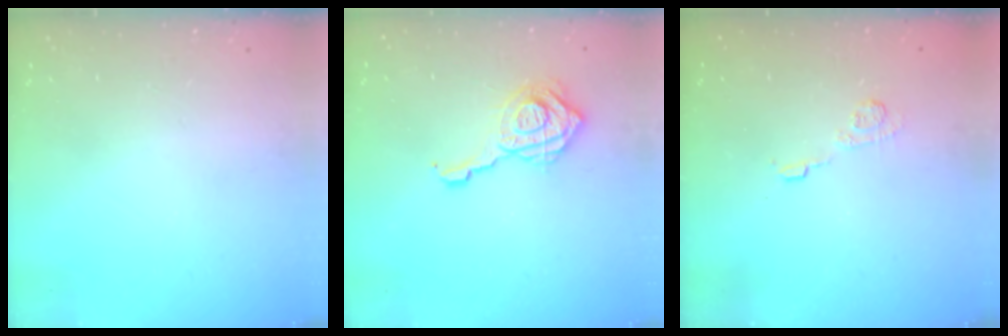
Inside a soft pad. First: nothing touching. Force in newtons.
{"total": 13.8, "press": 13.8, "slide": 1.3}
{"total": 5.2, "press": 5.1, "slide": 0.9}